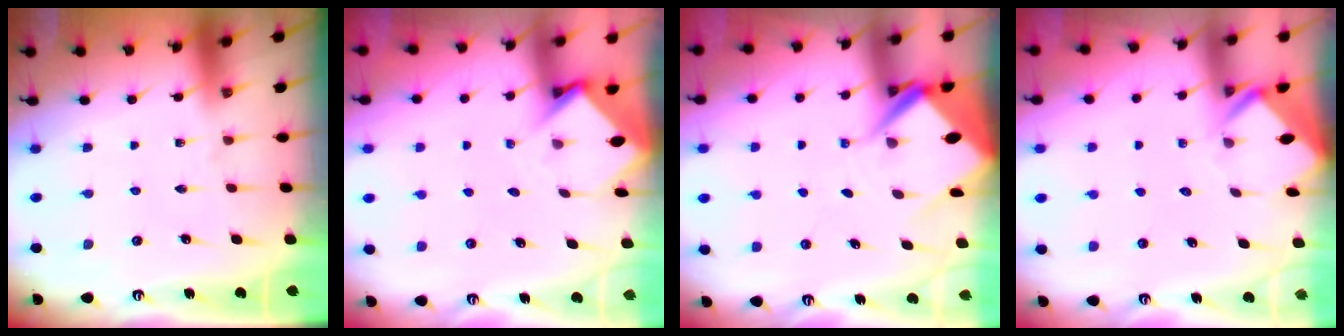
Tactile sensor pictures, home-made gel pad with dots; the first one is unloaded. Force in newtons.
{"total": 3.8, "press": 3.8, "slide": 0.3}
{"total": 6.7, "press": 6.7, "slide": 0.7}
{"total": 2.8, "press": 2.8, "slide": 0.1}